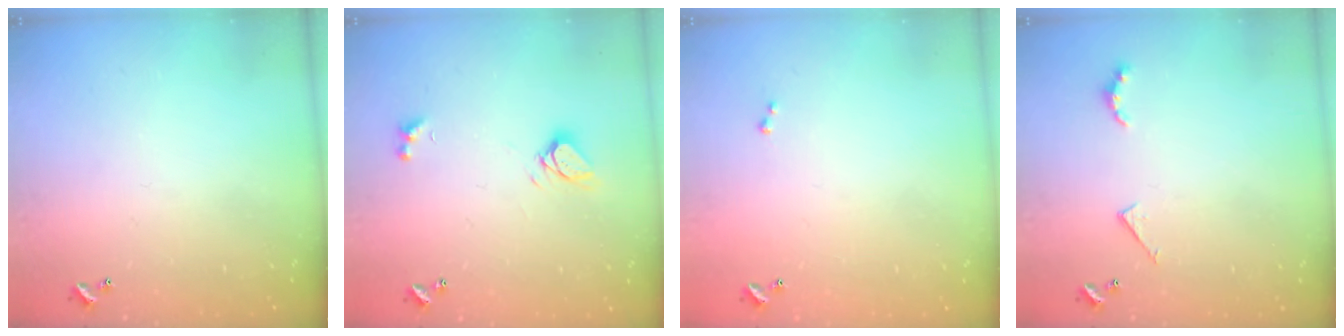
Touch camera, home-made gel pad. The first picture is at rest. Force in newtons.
{"total": 4.7, "press": 4.7, "slide": 0.4}
{"total": 0.0}
{"total": 3.8, "press": 3.8, "slide": 0.6}